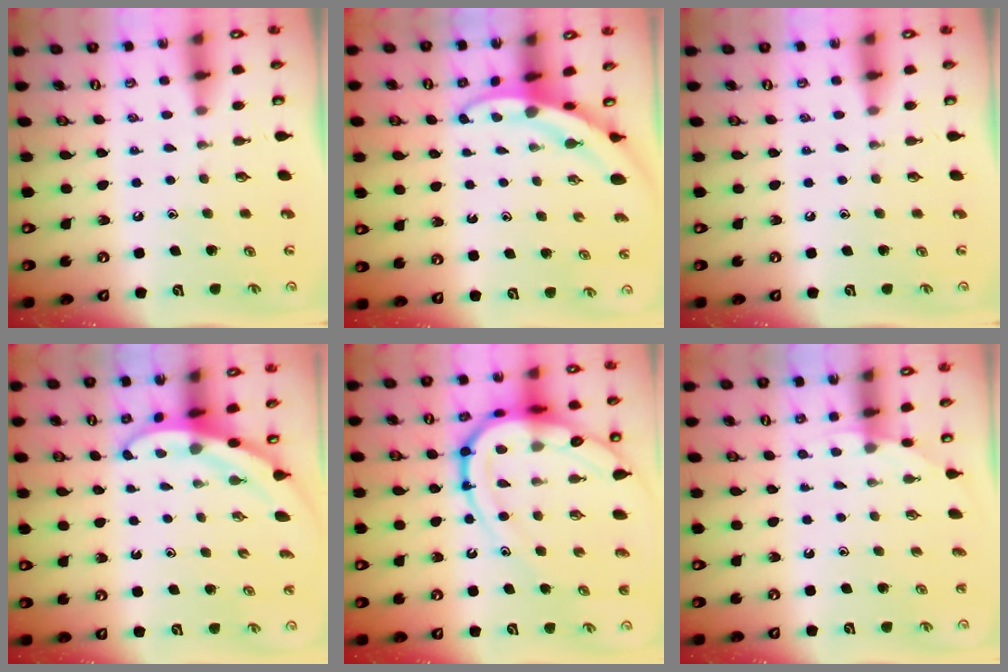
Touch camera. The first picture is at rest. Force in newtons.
{"total": 3.2, "press": 3.1, "slide": 0.3}
{"total": 0.0}
{"total": 3.1, "press": 3.1, "slide": 0.2}
{"total": 19.1, "press": 19.0, "slide": 1.9}
{"total": 2.7, "press": 2.7, "slide": 0.1}